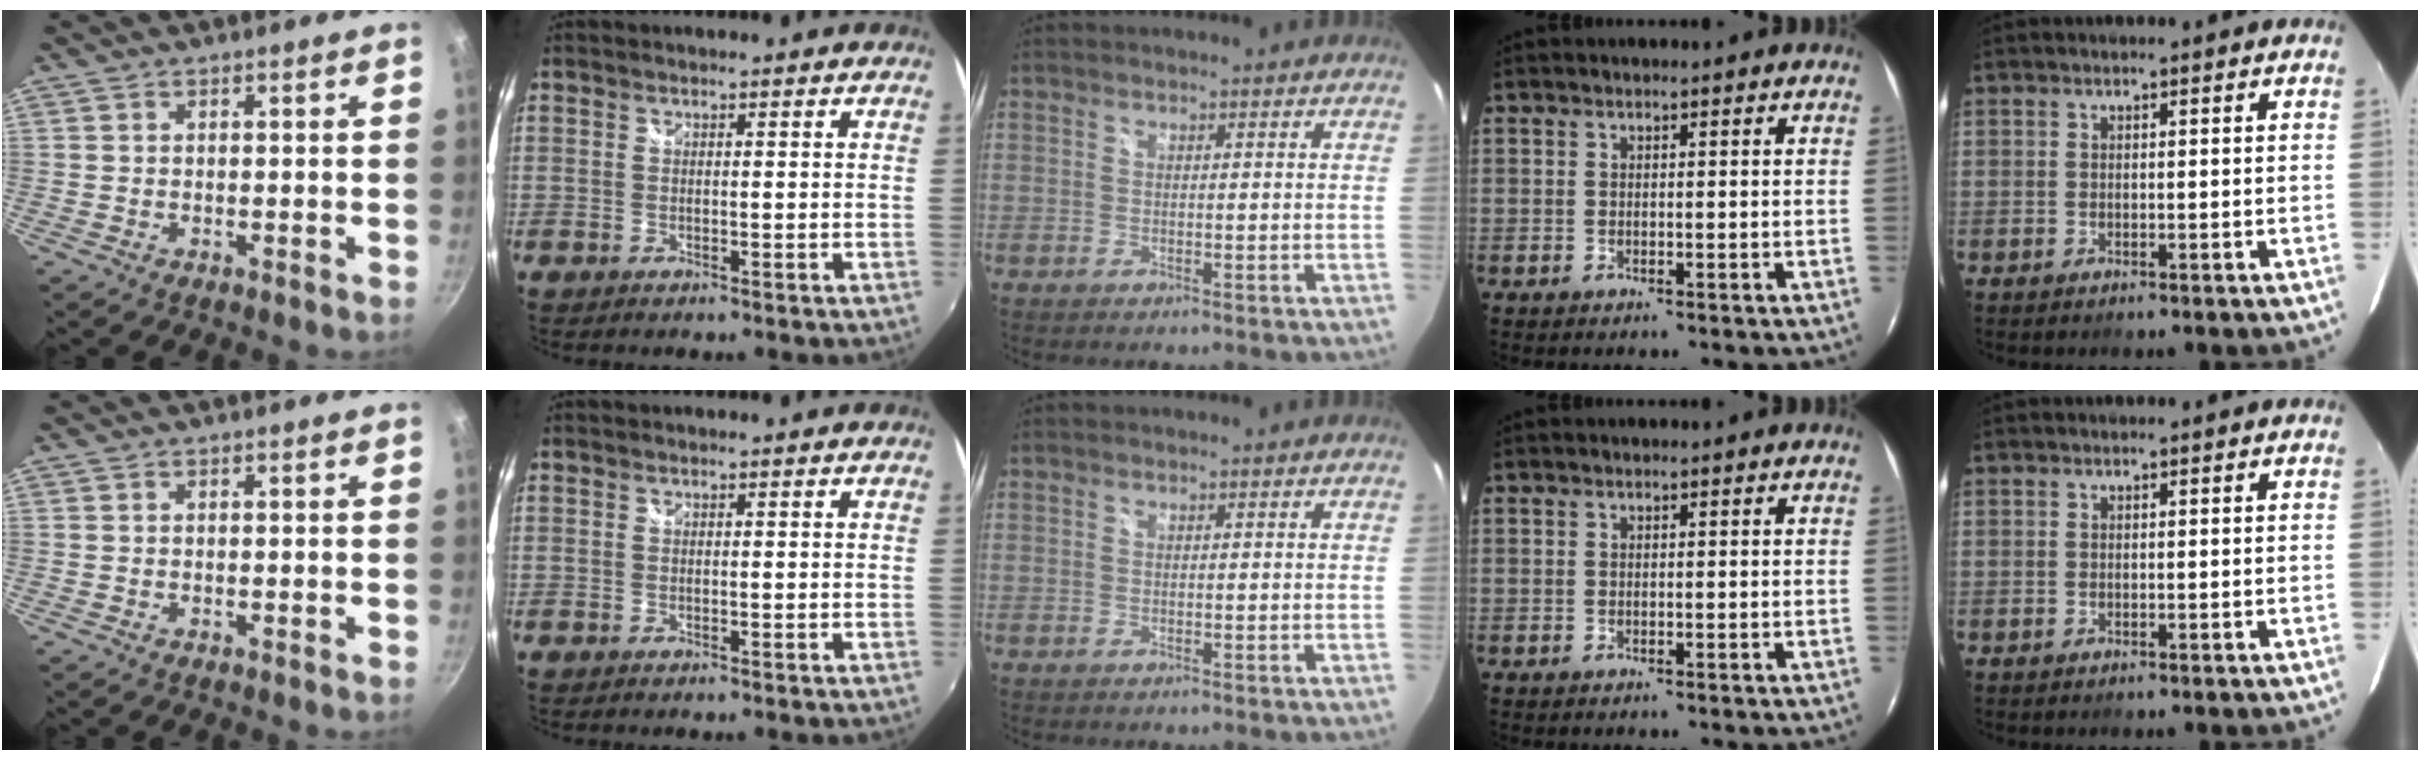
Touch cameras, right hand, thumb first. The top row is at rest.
{}